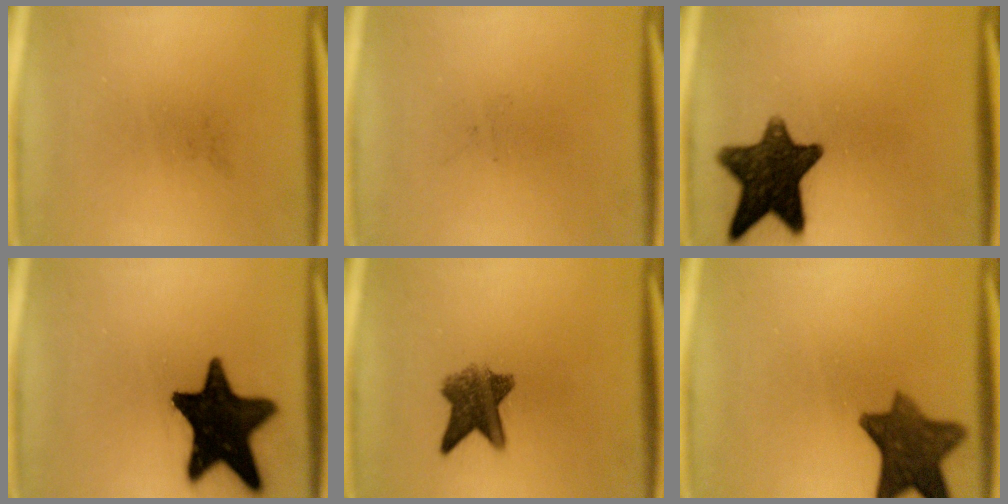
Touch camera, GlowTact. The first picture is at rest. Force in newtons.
{"total": 0.0}
{"total": 13.5}
{"total": 18.7}
{"total": 7.0}
{"total": 10.3}